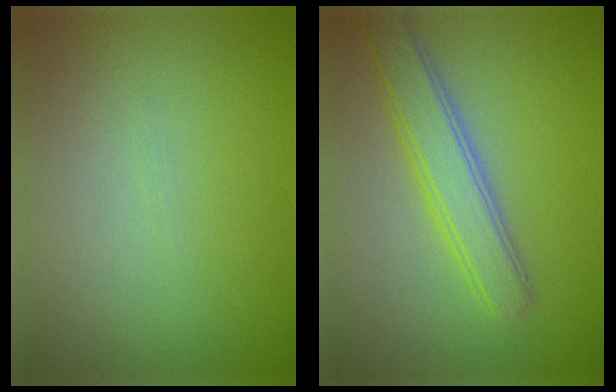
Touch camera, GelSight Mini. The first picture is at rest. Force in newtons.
{"total": 3.9, "press": 3.9, "slide": 0.2}